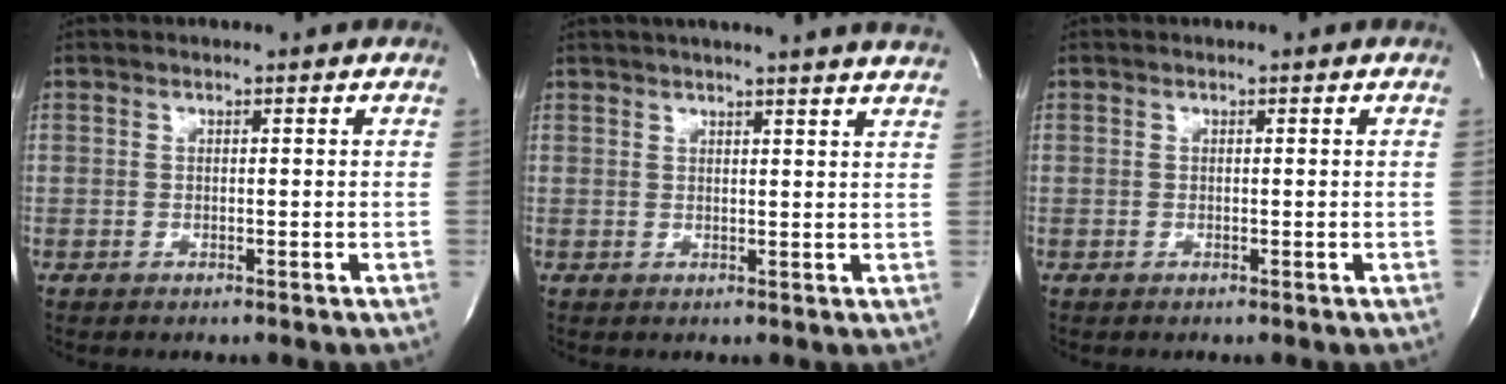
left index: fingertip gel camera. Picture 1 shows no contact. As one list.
[{"total": 15.0, "force": [13.5, -0.2, 6.5], "torque": [-0.106, 0.003, 0.161]}, {"total": 0.0}]